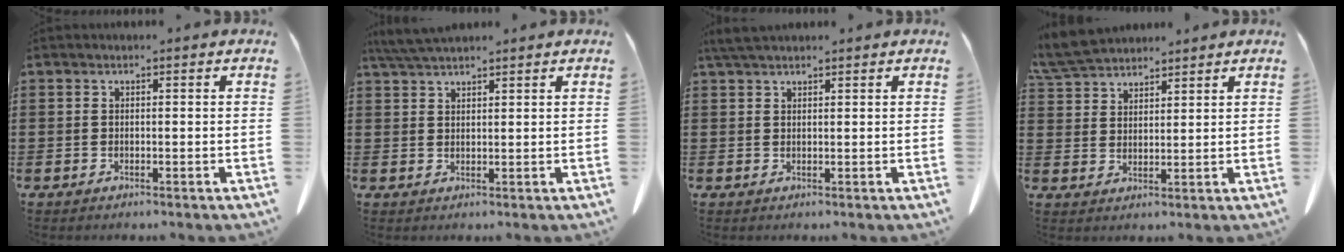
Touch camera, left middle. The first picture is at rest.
{"total": 4.0, "force": [3.5, 0.6, 1.9], "torque": [-0.047, -0.003, 0.065]}
{"total": 2.7, "force": [2.3, 0.5, 1.4], "torque": [-0.035, 0.003, 0.044]}
{"total": 6.0, "force": [5.6, 1.5, 1.7], "torque": [-0.054, -0.010, 0.105]}